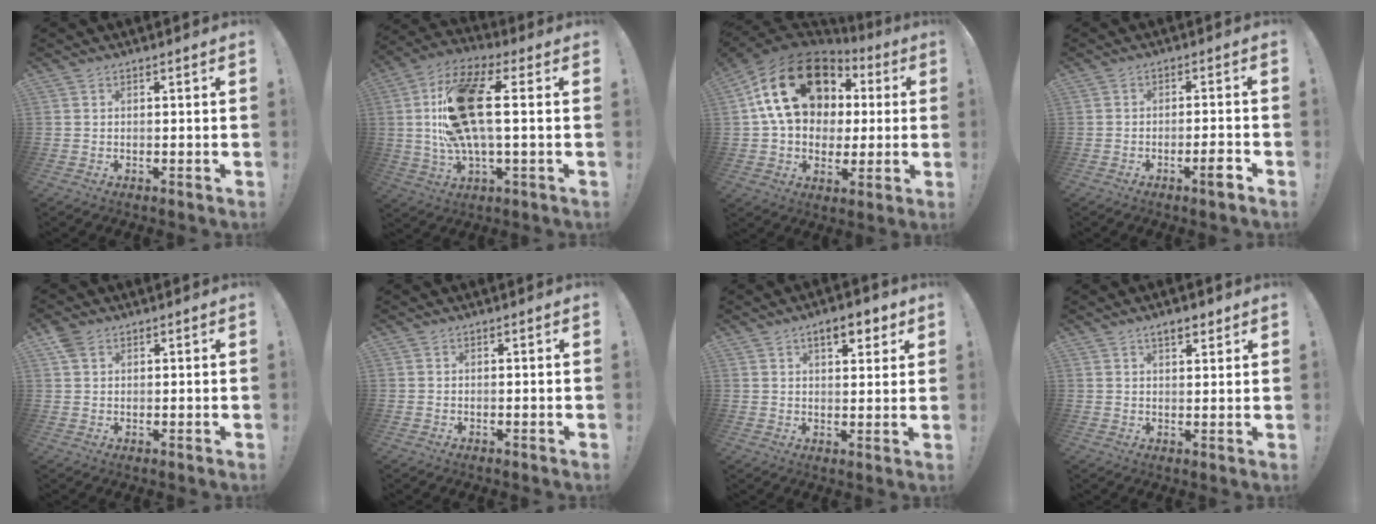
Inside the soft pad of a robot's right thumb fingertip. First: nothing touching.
{"total": 21.1, "force": [2.3, 8.7, 19.1], "torque": [-0.344, 0.000, 0.038]}
{"total": 23.1, "force": [6.7, 16.8, 14.4], "torque": [-0.236, -0.013, 0.135]}
{"total": 4.5, "force": [-2.6, 0.5, 3.7], "torque": [-0.053, 0.008, -0.042]}
{"total": 3.4, "force": [1.9, 2.2, 1.7], "torque": [-0.030, -0.003, 0.039]}
{"total": 0.0}
{"total": 6.7, "force": [4.0, 2.8, 4.6], "torque": [-0.051, -0.016, 0.063]}
{"total": 4.3, "force": [3.0, 1.7, 2.5], "torque": [-0.025, -0.015, 0.048]}